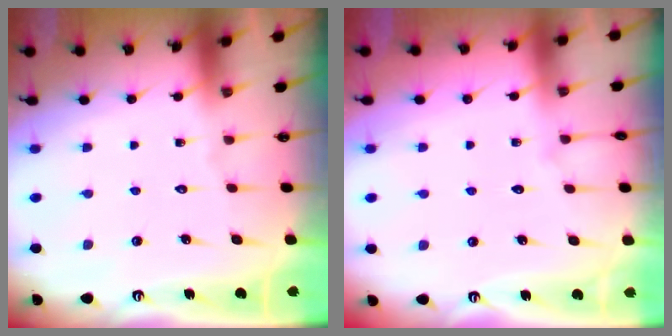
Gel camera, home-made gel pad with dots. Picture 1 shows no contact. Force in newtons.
{"total": 2.6, "press": 2.6, "slide": 0.4}